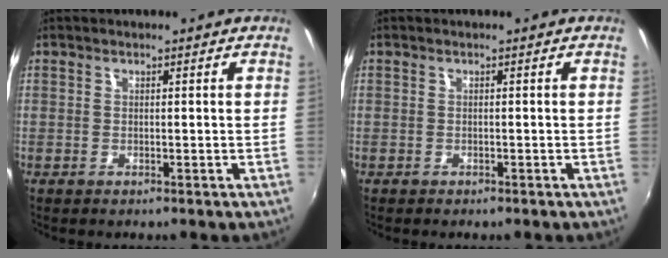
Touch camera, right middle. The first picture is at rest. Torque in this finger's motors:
{"motor_torque": [0.39, -0.10, 0.03, 0.01]}